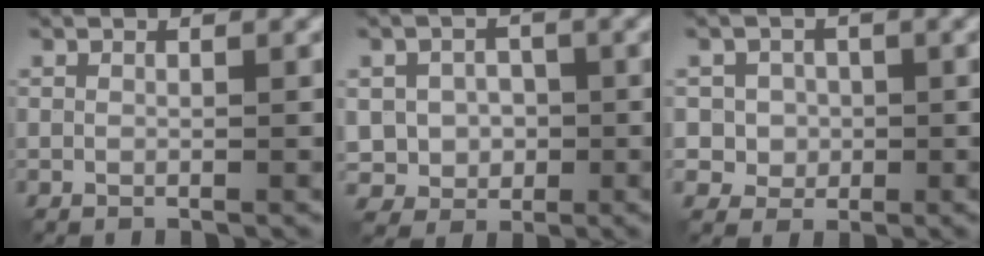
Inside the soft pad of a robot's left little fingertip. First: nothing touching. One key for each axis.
{"total": 4.0, "fx": -0.2, "fy": 3.7, "fz": 1.6, "tx": -0.020, "ty": -0.003, "tz": -0.016}
{"total": 3.3, "fx": 0.3, "fy": 3.2, "fz": 0.8, "tx": -0.003, "ty": 0.004, "tz": 0.008}